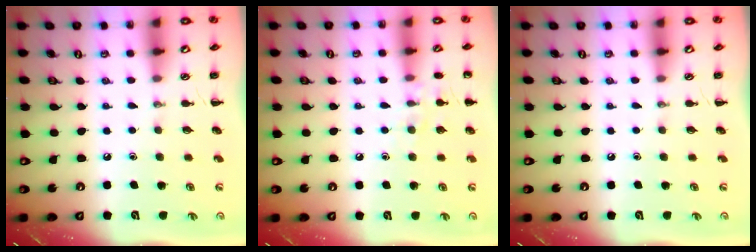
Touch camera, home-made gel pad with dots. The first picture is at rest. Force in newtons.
{"total": 7.6, "press": 7.4, "slide": 1.7}
{"total": 0.0}